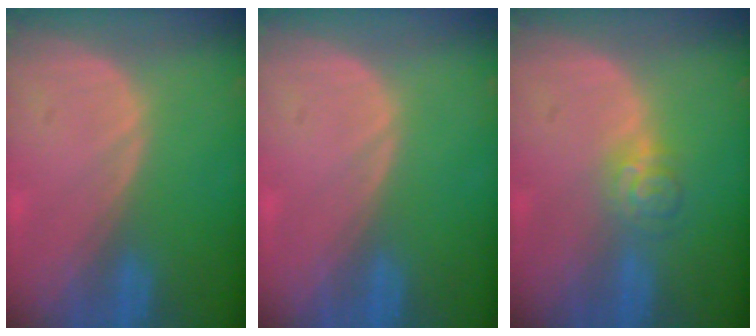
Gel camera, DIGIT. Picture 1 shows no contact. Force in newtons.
{"total": 0.0}
{"total": 3.6, "press": 3.5, "slide": 0.5}